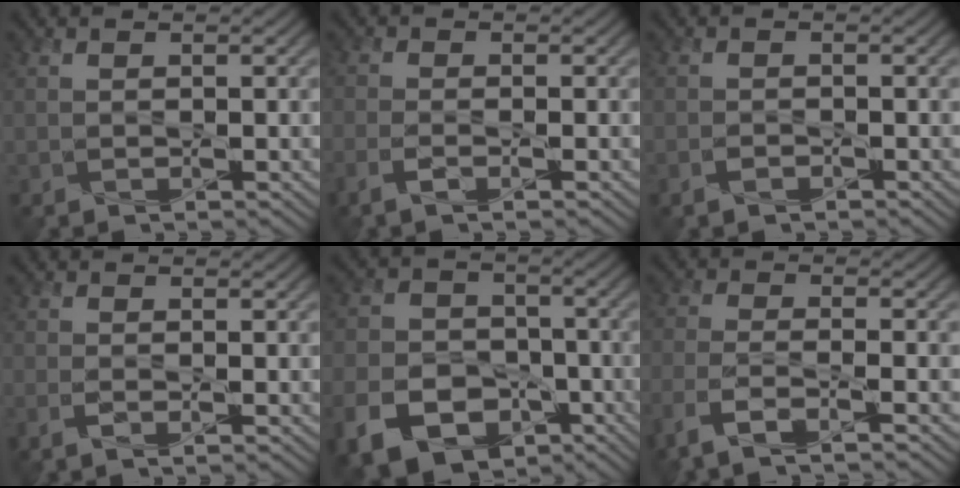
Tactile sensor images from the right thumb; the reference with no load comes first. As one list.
[{"total": 3.1, "force": [-1.8, 0.9, 2.4], "torque": [-0.056, -0.004, -0.043]}, {"total": 1.5, "force": [-1.0, 0.7, 0.8], "torque": [-0.018, -0.002, -0.020]}, {"total": 2.0, "force": [-0.9, 0.6, 1.6], "torque": [-0.040, -0.002, -0.022]}, {"total": 12.2, "force": [-6.4, 8.5, 6.0], "torque": [-0.144, -0.037, -0.119]}, {"total": 6.6, "force": [-4.5, 1.8, 4.5], "torque": [-0.102, -0.010, -0.097]}]